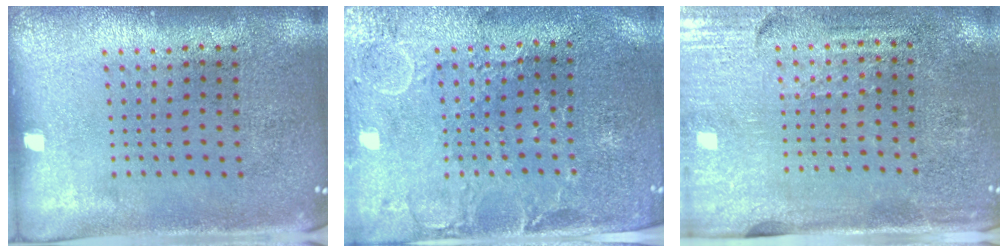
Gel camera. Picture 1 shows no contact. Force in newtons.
{"total": 0.6, "press": 0.3, "slide": 0.5}
{"total": 3.4, "press": 3.1, "slide": 1.4}